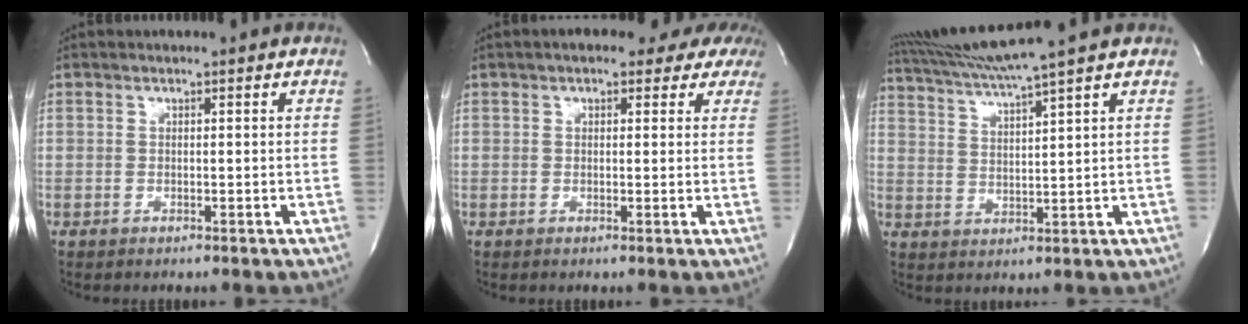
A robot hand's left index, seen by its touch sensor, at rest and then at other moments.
{"total": 9.3, "force": [7.5, 3.8, 4.0], "torque": [-0.028, 0.021, 0.075]}
{"total": 9.5, "force": [8.2, -2.9, 3.9], "torque": [-0.078, -0.003, 0.149]}